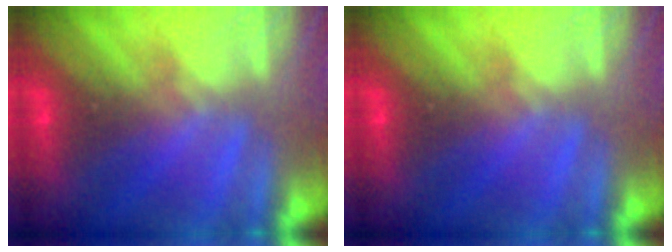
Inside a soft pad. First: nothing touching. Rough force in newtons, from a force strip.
{"total": 0.0}